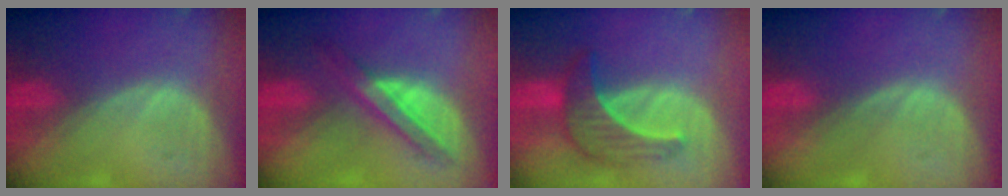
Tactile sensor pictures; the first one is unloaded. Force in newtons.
{"total": 5.7, "press": 5.6, "slide": 1.4}
{"total": 6.7, "press": 6.7, "slide": 0.7}
{"total": 0.0}